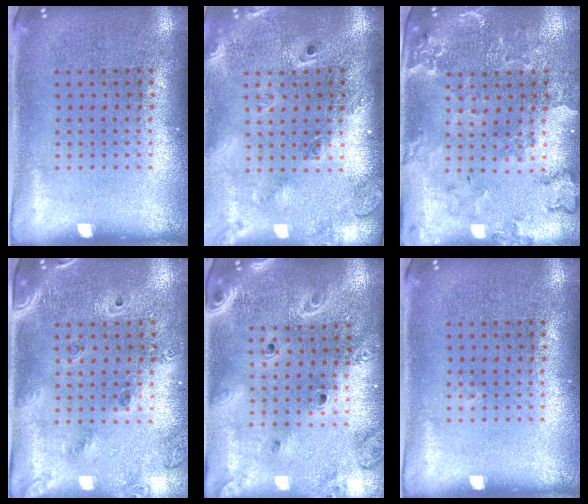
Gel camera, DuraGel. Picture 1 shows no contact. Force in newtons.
{"total": 2.5, "press": 1.8, "slide": 1.6}
{"total": 0.5, "press": 0.5, "slide": 0.2}
{"total": 1.4, "press": 1.3, "slide": 0.5}
{"total": 2.4, "press": 2.1, "slide": 1.1}
{"total": 0.0}